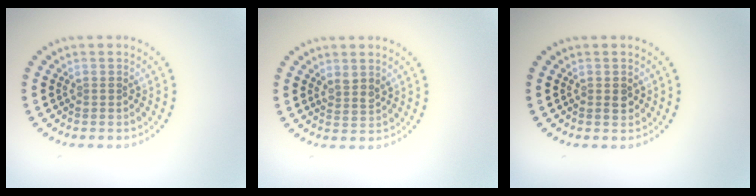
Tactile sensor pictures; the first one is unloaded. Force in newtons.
{"total": 1.4, "press": 1.1, "slide": 0.8}
{"total": 1.1, "press": 1.0, "slide": 0.2}